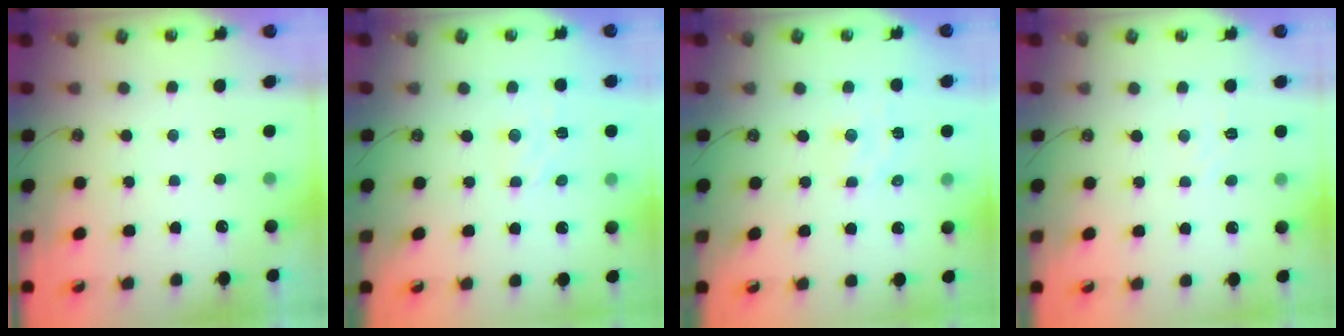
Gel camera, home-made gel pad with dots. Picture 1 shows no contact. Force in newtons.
{"total": 3.7, "press": 3.6, "slide": 0.4}
{"total": 2.6, "press": 2.6, "slide": 0.6}
{"total": 3.8, "press": 3.8, "slide": 0.6}